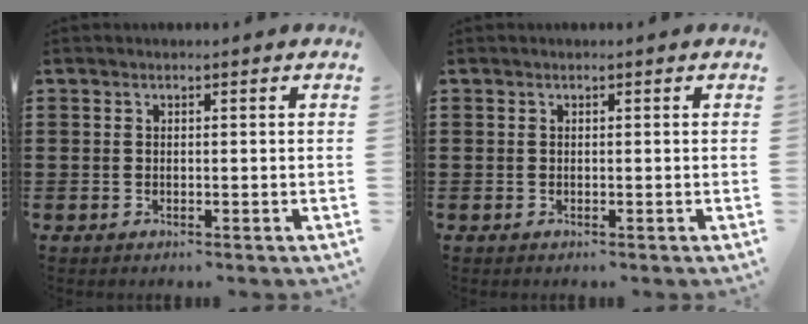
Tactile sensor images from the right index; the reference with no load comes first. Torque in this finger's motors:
{"motor_torque": [0.00, 2.14, 0.00, 0.00]}